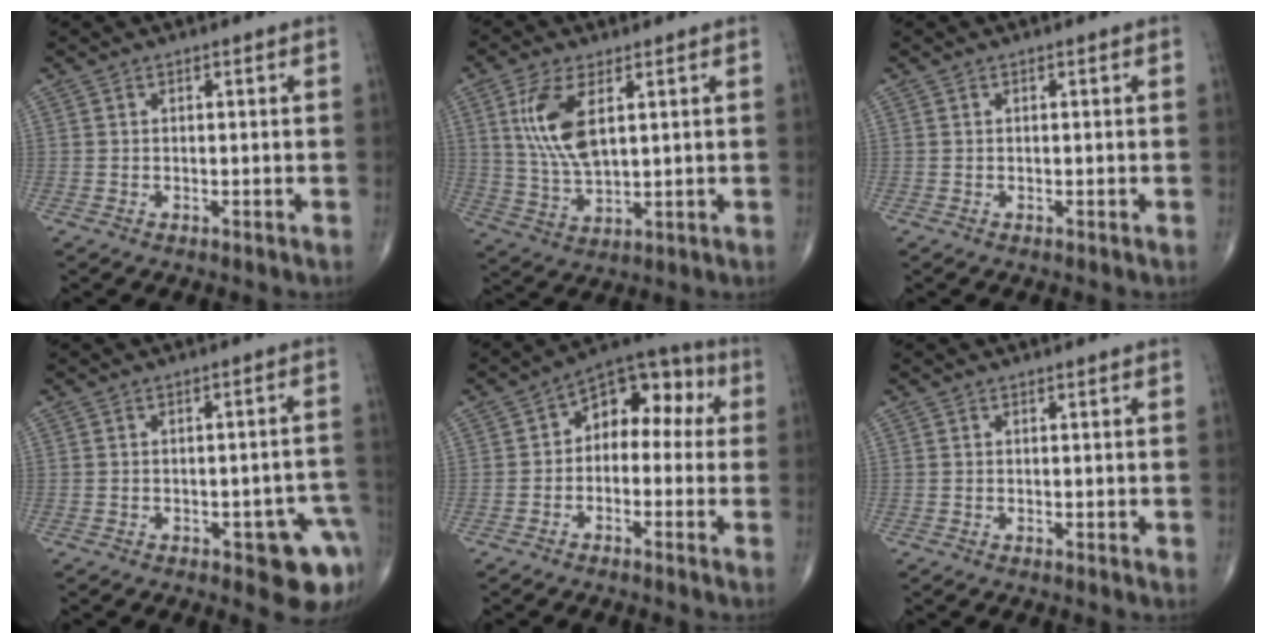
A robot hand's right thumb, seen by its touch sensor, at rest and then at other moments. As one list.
[{"total": 10.6, "force": [3.4, 4.7, 8.8], "torque": [-0.183, -0.014, 0.074]}, {"total": 0.0}, {"total": 8.8, "force": [-4.1, 3.4, 7.0], "torque": [-0.053, 0.021, -0.045]}, {"total": 10.6, "force": [0.7, 7.0, 7.9], "torque": [-0.067, 0.046, -0.010]}, {"total": 0.6, "force": [0.1, 0.2, 0.6], "torque": [-0.010, -0.003, 0.000]}]